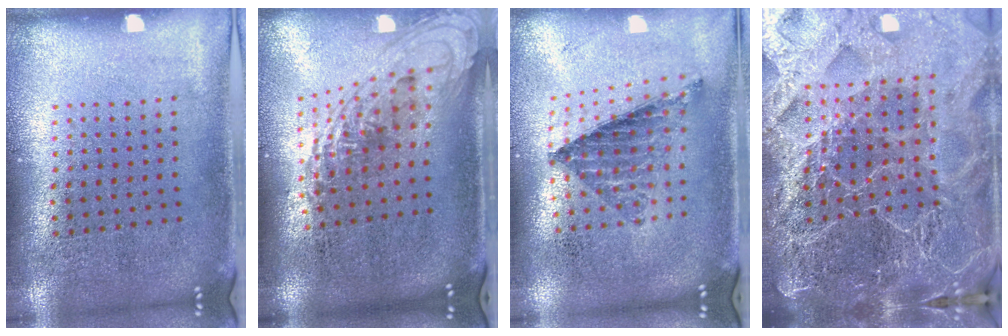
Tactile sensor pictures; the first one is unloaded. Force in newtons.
{"total": 1.9, "press": 1.4, "slide": 1.3}
{"total": 0.8, "press": 0.8, "slide": 0.1}
{"total": 6.2, "press": 5.4, "slide": 3.1}